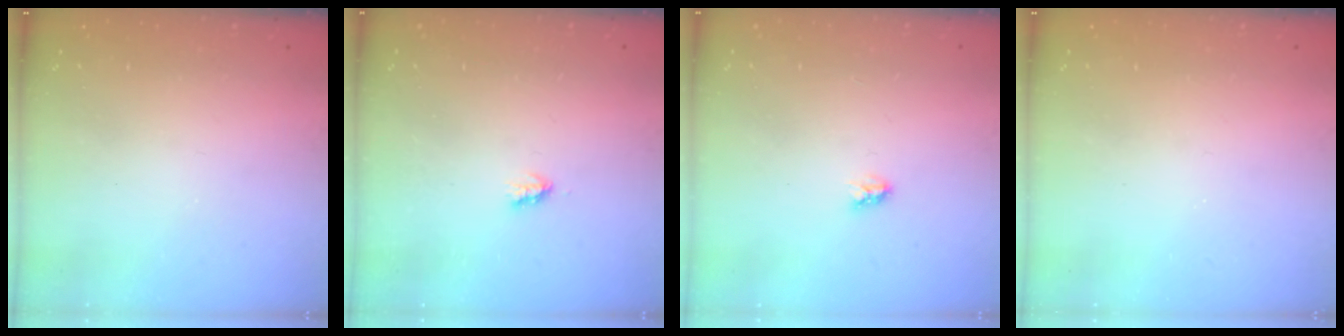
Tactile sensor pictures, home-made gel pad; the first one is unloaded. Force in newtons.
{"total": 1.7, "press": 1.7, "slide": 0.3}
{"total": 2.9, "press": 2.9, "slide": 0.3}
{"total": 0.0}